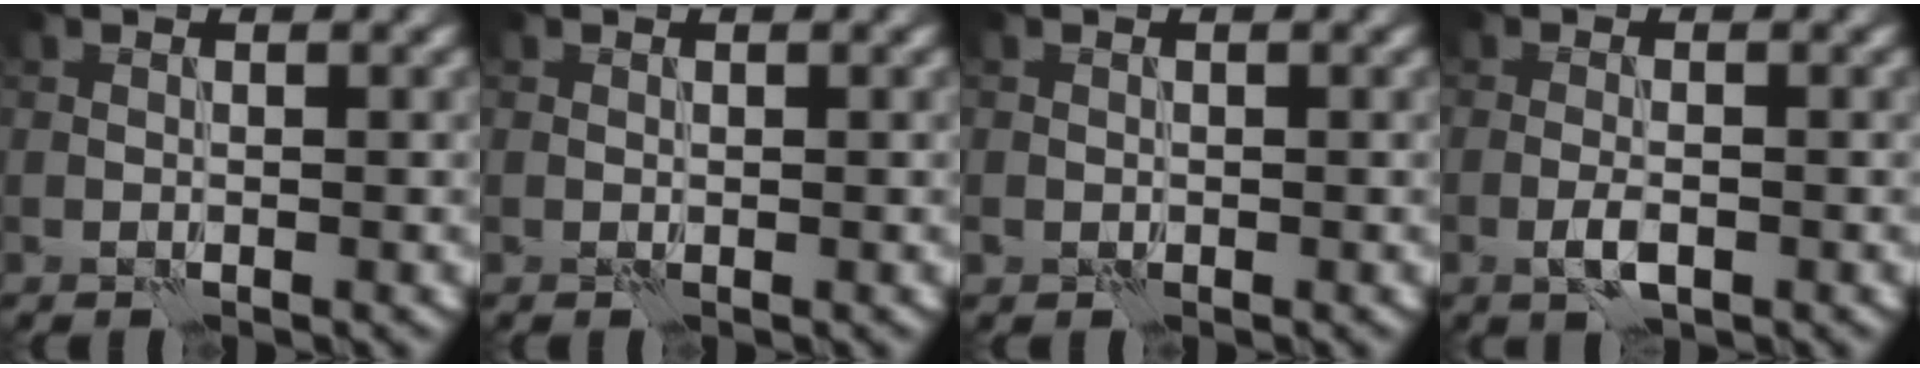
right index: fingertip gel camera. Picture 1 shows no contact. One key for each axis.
{"total": 0.0}
{"total": 0.6, "fx": -0.1, "fy": 0.6, "fz": -0.1, "tx": 0.003, "ty": -0.002, "tz": -0.004}
{"total": 1.9, "fx": -0.7, "fy": 0.7, "fz": 1.6, "tx": -0.037, "ty": -0.002, "tz": -0.018}